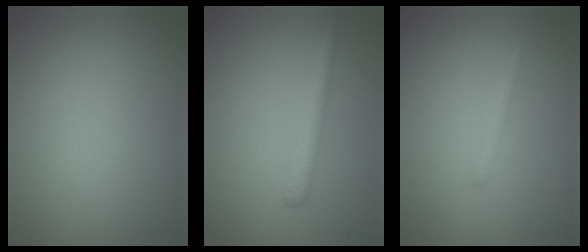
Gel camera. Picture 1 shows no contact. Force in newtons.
{"total": 2.0, "press": 2.0, "slide": 0.1}
{"total": 0.9, "press": 0.9, "slide": 0.1}